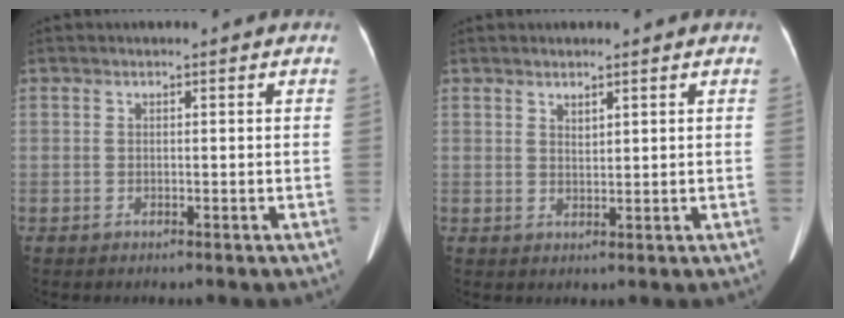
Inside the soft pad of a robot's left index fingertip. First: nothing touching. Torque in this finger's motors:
{"motor_torque": [-0.25, -0.11, -0.08, -0.01]}